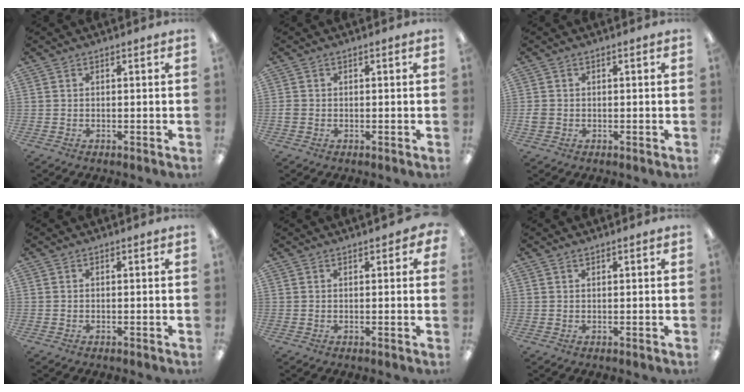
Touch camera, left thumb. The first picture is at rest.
{"total": 1.3, "force": [-0.4, 1.1, 0.6], "torque": [-0.010, 0.003, -0.007]}
{"total": 2.0, "force": [-0.3, 1.7, 1.0], "torque": [-0.016, 0.005, -0.005]}
{"total": 0.0}
{"total": 1.7, "force": [1.2, 0.4, 1.1], "torque": [-0.015, -0.001, 0.019]}
{"total": 0.8, "force": [0.6, 0.3, 0.4], "torque": [-0.008, 0.001, 0.012]}